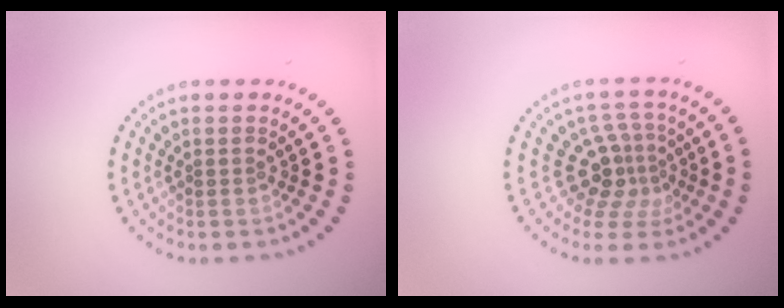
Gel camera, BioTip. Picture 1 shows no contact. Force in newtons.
{"total": 3.8, "press": 2.6, "slide": 2.7}